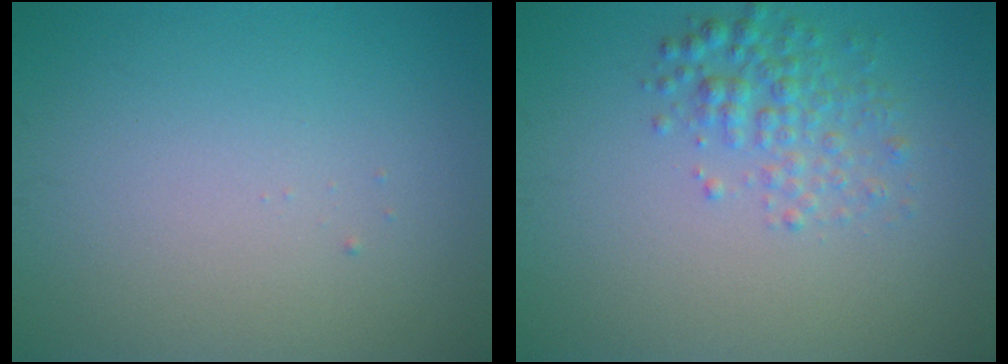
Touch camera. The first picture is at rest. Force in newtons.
{"total": 2.7, "press": 2.7, "slide": 0.1}